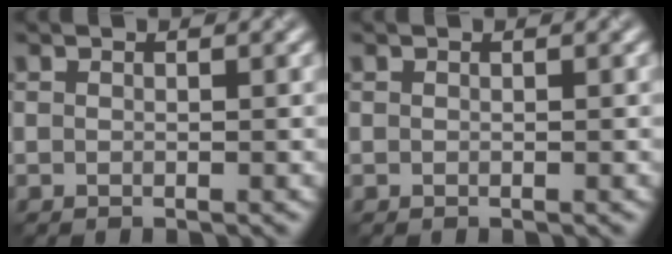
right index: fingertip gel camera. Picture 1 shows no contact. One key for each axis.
{"total": 0.0}